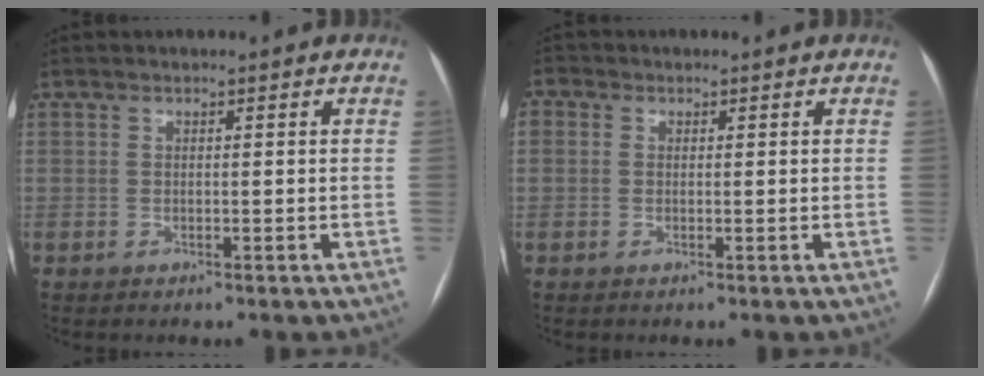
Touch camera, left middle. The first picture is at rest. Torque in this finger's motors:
{"motor_torque": [1.66, -0.48, 1.06, 0.20]}